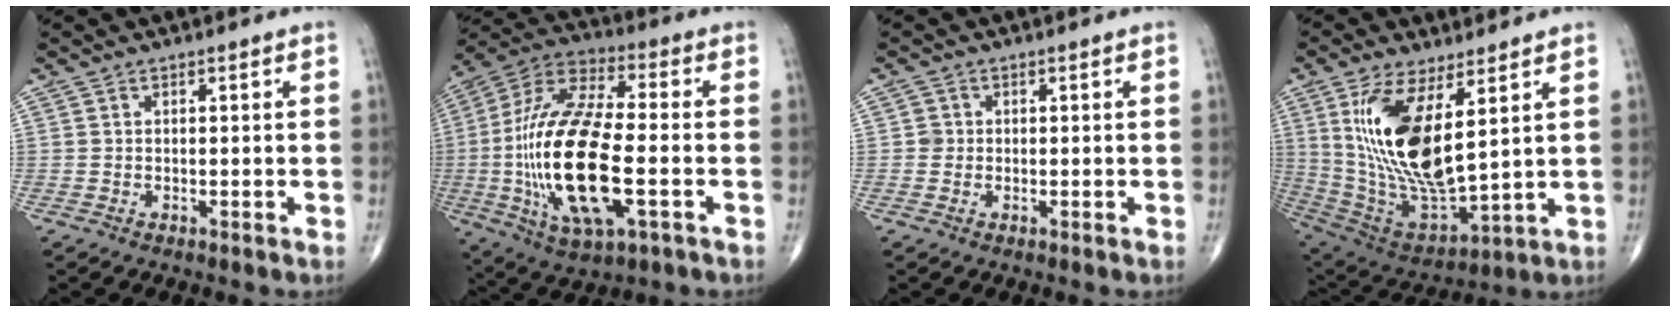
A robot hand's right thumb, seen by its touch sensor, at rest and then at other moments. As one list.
[{"total": 25.0, "force": [-4.1, 9.7, 22.7], "torque": [-0.482, 0.016, -0.065]}, {"total": 1.4, "force": [0.0, 1.4, 0.2], "torque": [0.006, 0.004, -0.002]}, {"total": 19.3, "force": [5.7, 7.6, 16.8], "torque": [-0.324, -0.035, 0.126]}]